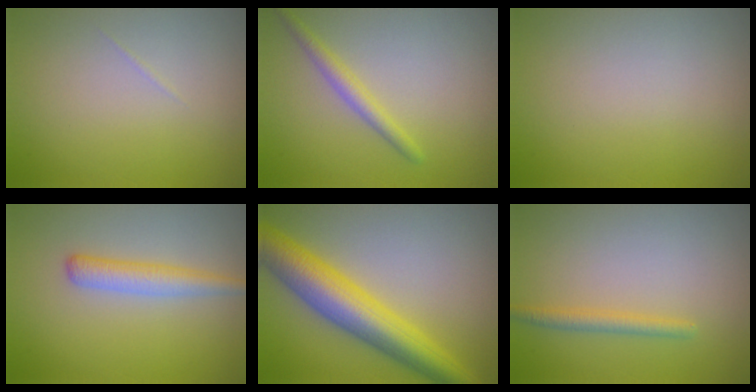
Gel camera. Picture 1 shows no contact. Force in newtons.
{"total": 1.9, "press": 1.9, "slide": 0.1}
{"total": 0.0}
{"total": 2.5, "press": 2.5, "slide": 0.1}
{"total": 7.5, "press": 7.5, "slide": 0.1}
{"total": 1.6, "press": 1.6, "slide": 0.0}